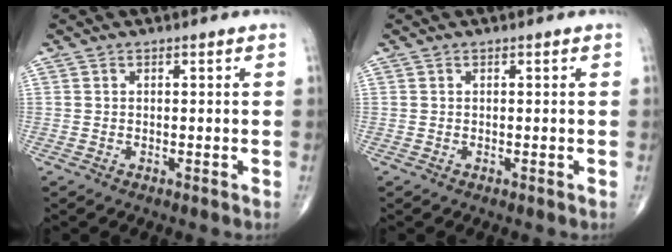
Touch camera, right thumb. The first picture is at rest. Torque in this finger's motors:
{"motor_torque": [0.00, 0.00, 0.00, 0.00, 0.02]}